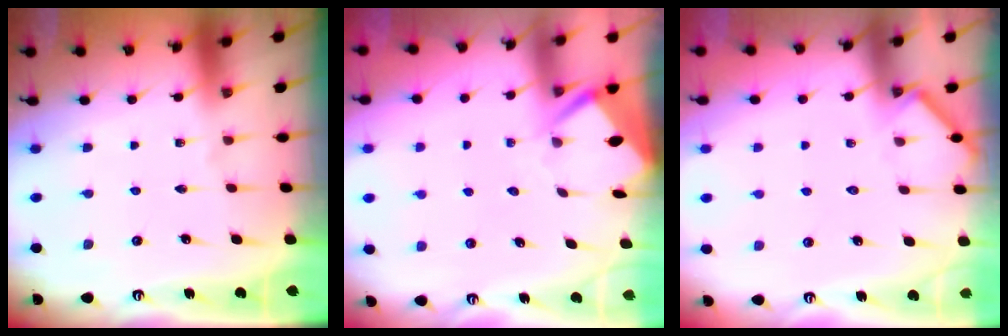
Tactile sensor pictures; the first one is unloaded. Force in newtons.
{"total": 3.4, "press": 3.4, "slide": 0.3}
{"total": 3.4, "press": 3.3, "slide": 0.4}